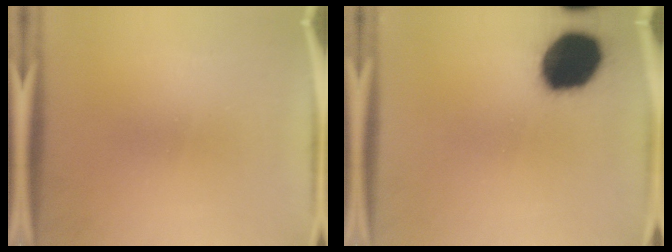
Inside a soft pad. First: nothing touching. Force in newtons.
{"total": 18.8}